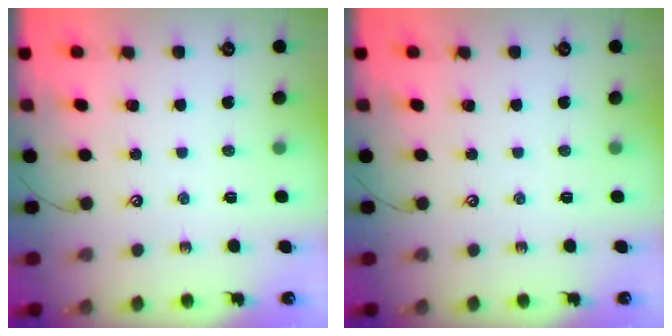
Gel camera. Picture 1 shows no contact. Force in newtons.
{"total": 0.0}